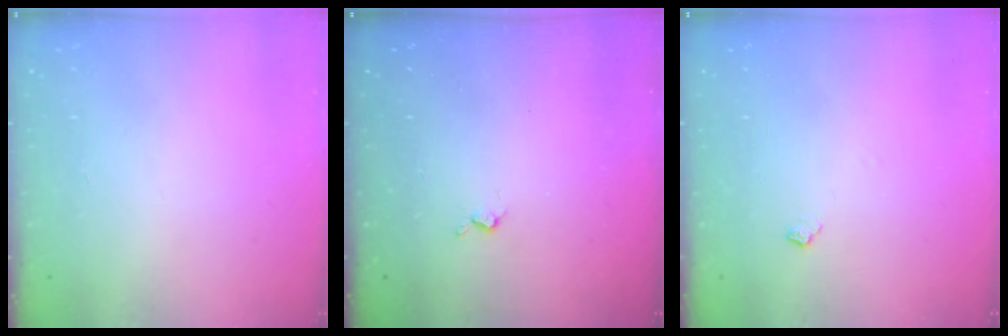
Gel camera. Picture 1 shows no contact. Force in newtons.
{"total": 2.2, "press": 2.1, "slide": 0.5}
{"total": 4.0, "press": 3.9, "slide": 0.5}